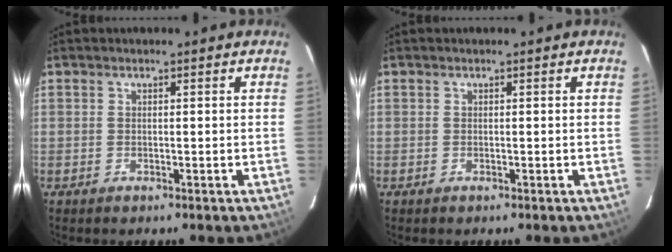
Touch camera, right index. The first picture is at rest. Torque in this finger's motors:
{"motor_torque": [0.00, 0.00, 0.00, 0.00]}